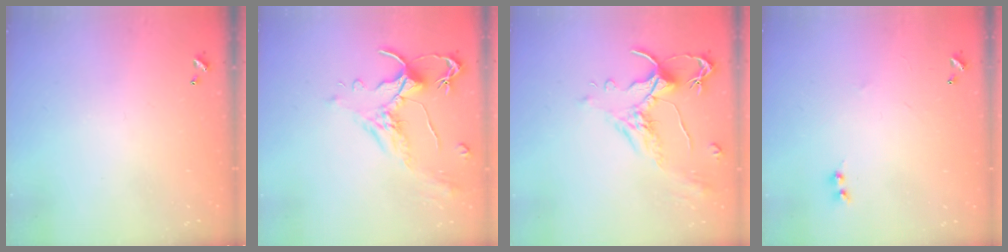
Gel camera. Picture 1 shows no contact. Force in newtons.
{"total": 1.5, "press": 1.0, "slide": 1.1}
{"total": 1.6, "press": 1.1, "slide": 1.1}
{"total": 2.0, "press": 2.0, "slide": 0.5}